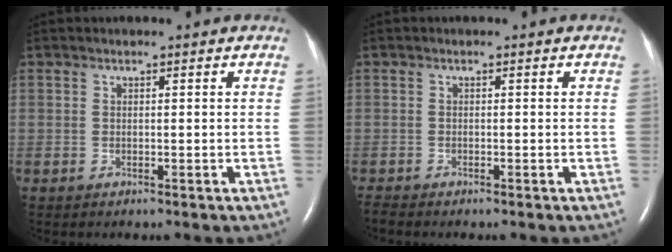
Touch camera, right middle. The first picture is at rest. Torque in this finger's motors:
{"motor_torque": [0.13, -0.14, -0.02, -0.01]}